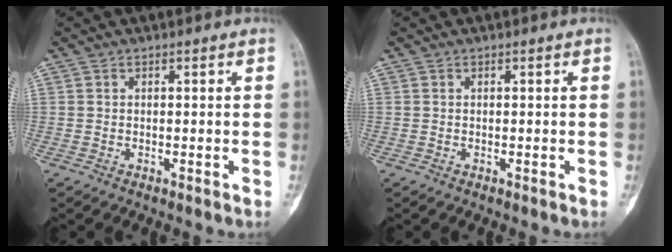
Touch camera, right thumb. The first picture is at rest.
{"total": 0.0}